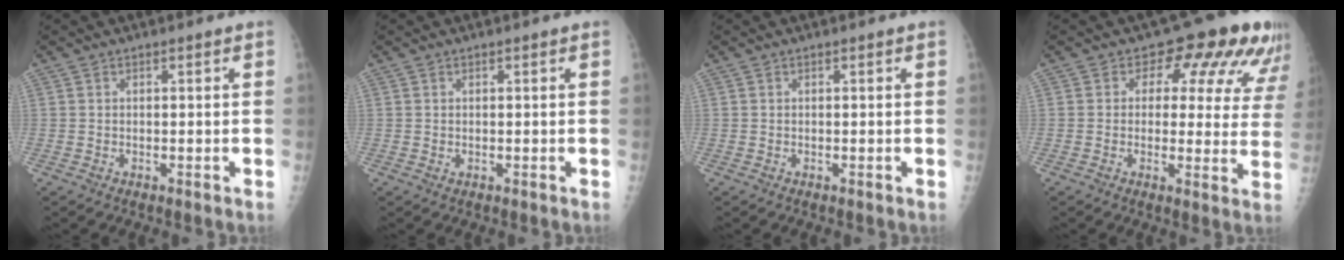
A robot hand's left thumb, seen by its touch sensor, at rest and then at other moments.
{"total": 0.6, "force": [0.1, 0.4, 0.4], "torque": [-0.005, -0.001, 0.004]}
{"total": 0.0}
{"total": 12.9, "force": [7.7, 7.6, 7.1], "torque": [-0.028, -0.027, 0.066]}